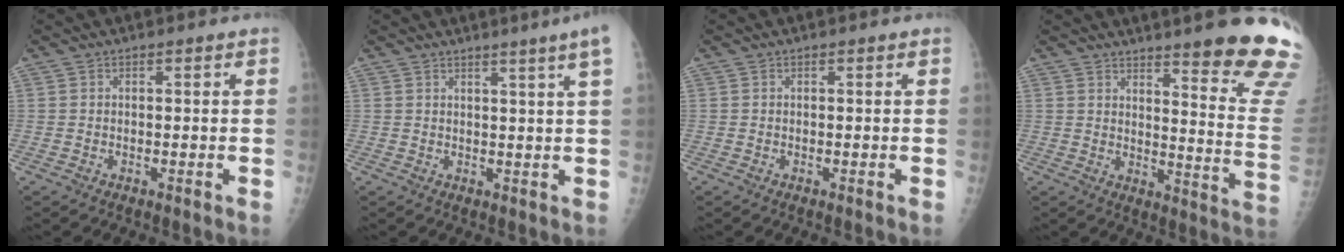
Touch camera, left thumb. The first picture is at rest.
{"total": 5.4, "force": [3.4, -1.2, 4.0], "torque": [-0.055, -0.016, 0.040]}
{"total": 0.0}
{"total": 18.8, "force": [14.4, 1.3, 11.9], "torque": [-0.125, -0.120, 0.180]}